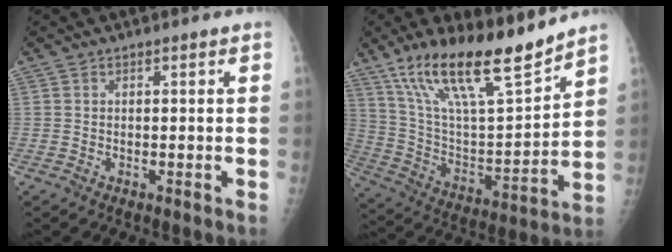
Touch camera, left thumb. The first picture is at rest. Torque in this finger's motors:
{"motor_torque": [0.64, 0.54, 1.43, -1.34, 0.45]}